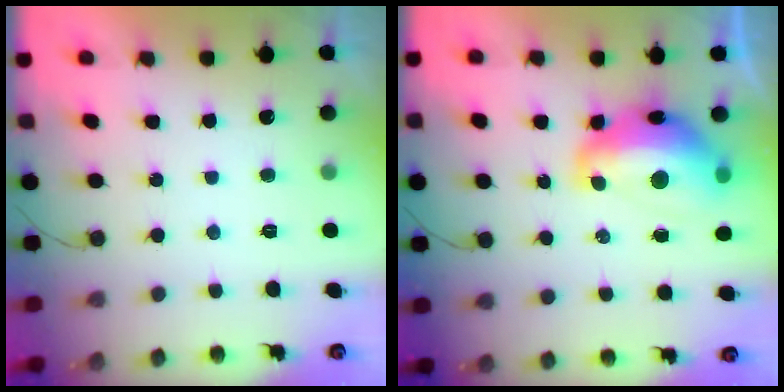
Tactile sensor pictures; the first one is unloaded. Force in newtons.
{"total": 14.6, "press": 14.5, "slide": 1.7}